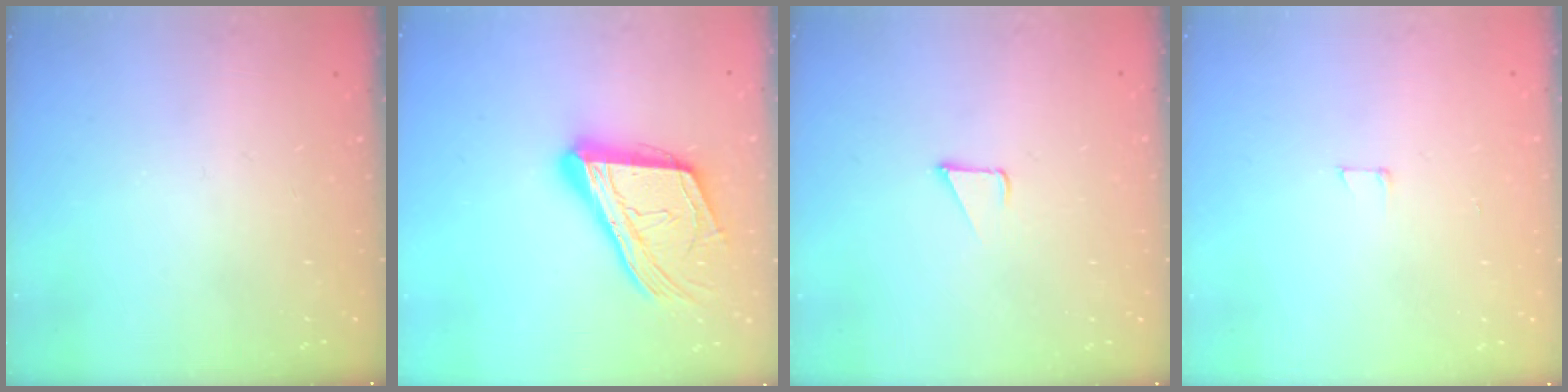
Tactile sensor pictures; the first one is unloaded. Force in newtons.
{"total": 21.0, "press": 20.8, "slide": 2.7}
{"total": 2.4, "press": 2.4, "slide": 0.2}
{"total": 2.9, "press": 2.9, "slide": 0.2}